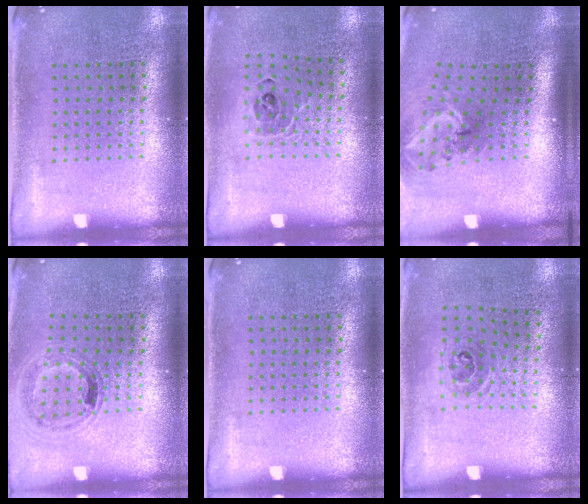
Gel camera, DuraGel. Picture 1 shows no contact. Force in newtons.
{"total": 0.9, "press": 0.9, "slide": 0.1}
{"total": 2.0, "press": 1.3, "slide": 1.5}
{"total": 1.0, "press": 1.0, "slide": 0.0}
{"total": 0.0}
{"total": 1.0, "press": 0.7, "slide": 0.8}